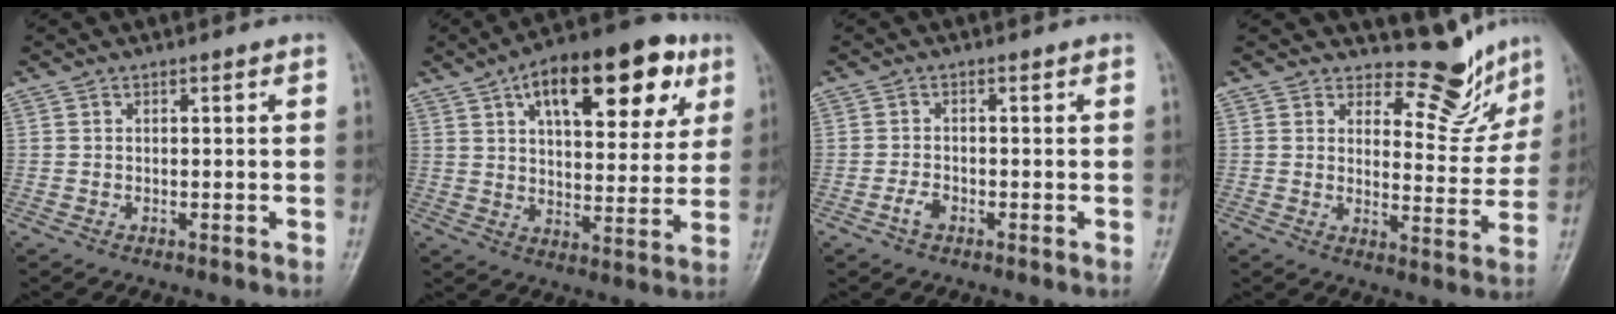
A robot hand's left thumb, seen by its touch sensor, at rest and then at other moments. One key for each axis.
{"total": 21.3, "fx": 9.5, "fy": 9.8, "fz": 16.3, "tx": -0.201, "ty": -0.005, "tz": 0.141}
{"total": 2.0, "fx": -1.1, "fy": 1.2, "fz": 1.2, "tx": -0.023, "ty": 0.006, "tz": -0.022}
{"total": 8.5, "fx": 7.7, "fy": 3.3, "fz": 1.3, "tx": 0.018, "ty": -0.075, "tz": 0.104}